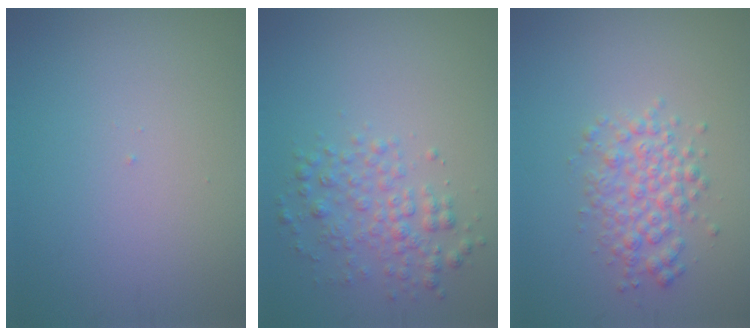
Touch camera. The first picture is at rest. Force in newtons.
{"total": 2.9, "press": 2.9, "slide": 0.0}
{"total": 3.2, "press": 3.2, "slide": 0.1}